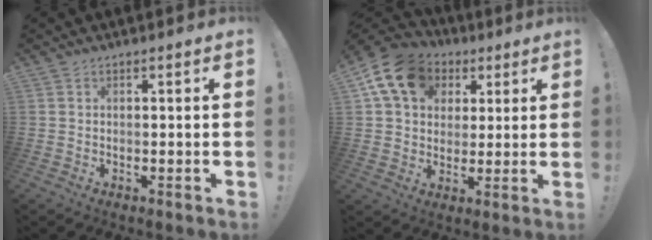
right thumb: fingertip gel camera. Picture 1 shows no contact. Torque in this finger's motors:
{"motor_torque": [0.62, 1.68, 0.56, -0.26, 0.09]}